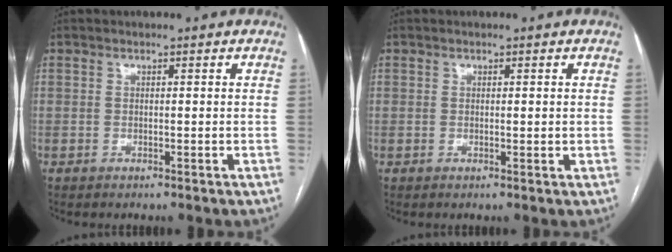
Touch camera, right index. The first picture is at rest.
{"total": 1.1, "force": [0.2, 0.5, 0.9], "torque": [-0.015, -0.003, 0.005]}